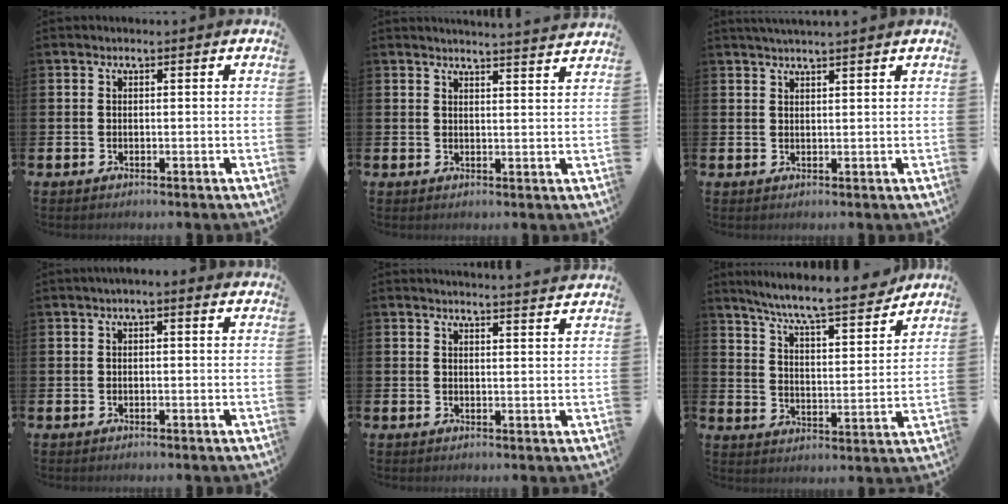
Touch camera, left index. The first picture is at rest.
{"total": 3.4, "force": [3.4, -0.6, 0.0], "torque": [0.002, -0.027, 0.059]}
{"total": 2.0, "force": [1.9, -0.3, 0.4], "torque": [-0.017, -0.001, 0.037]}
{"total": 0.8, "force": [0.1, 0.1, 0.8], "torque": [-0.014, 0.002, 0.000]}
{"total": 3.1, "force": [3.1, -0.5, -0.1], "torque": [0.006, -0.025, 0.054]}
{"total": 8.7, "force": [8.1, 0.2, 3.0], "torque": [-0.086, -0.060, 0.138]}